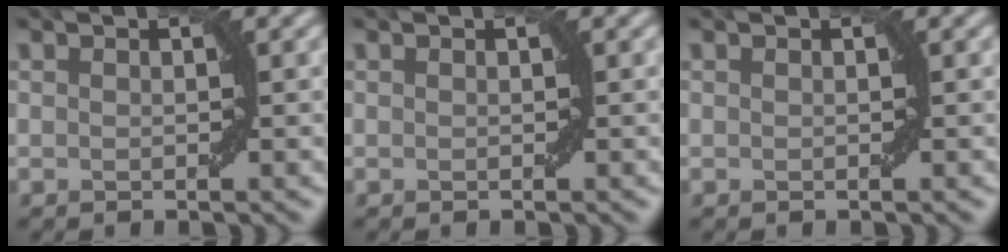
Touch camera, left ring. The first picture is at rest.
{"total": 0.0}
{"total": 0.0}